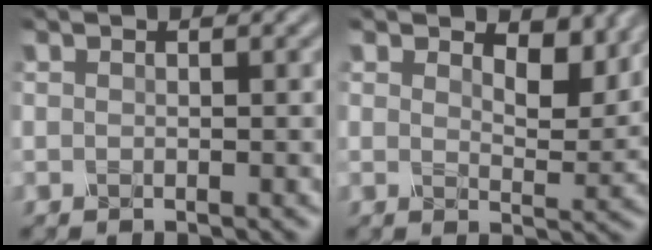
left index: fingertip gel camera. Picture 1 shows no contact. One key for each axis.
{"total": 3.9, "fx": 2.7, "fy": 1.7, "fz": 2.2, "tx": -0.037, "ty": -0.007, "tz": 0.031}